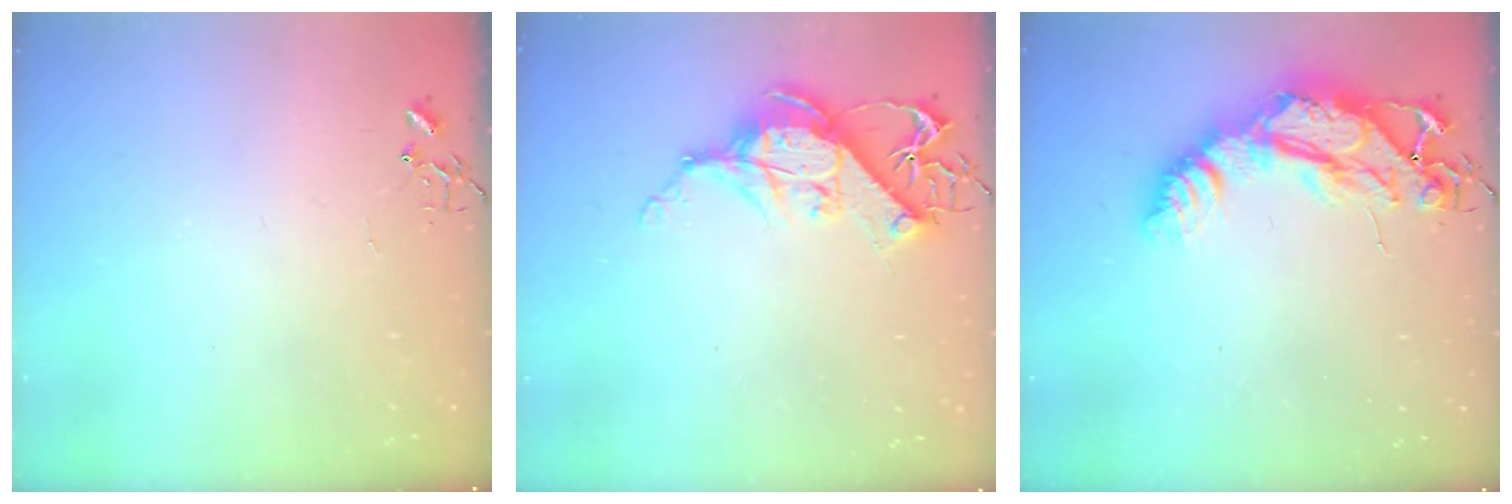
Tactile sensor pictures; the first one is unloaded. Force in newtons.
{"total": 11.7, "press": 11.6, "slide": 1.5}
{"total": 17.0, "press": 17.0, "slide": 1.4}